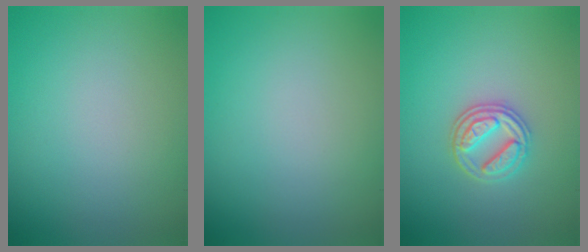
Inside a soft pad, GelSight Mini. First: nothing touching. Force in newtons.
{"total": 0.0}
{"total": 3.3, "press": 3.0, "slide": 1.3}